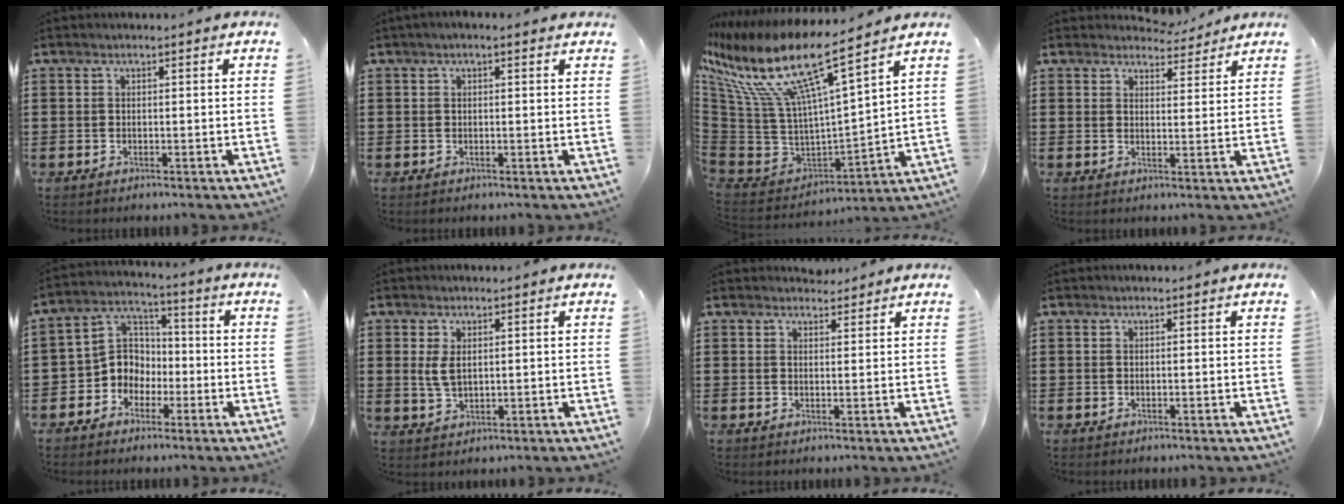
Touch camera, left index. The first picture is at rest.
{"total": 0.9, "force": [0.4, 0.3, 0.8], "torque": [-0.016, 0.004, 0.005]}
{"total": 14.2, "force": [8.1, 3.4, 11.2], "torque": [-0.255, -0.063, 0.125]}
{"total": 3.8, "force": [3.7, 0.8, 0.4], "torque": [-0.012, -0.014, 0.068]}
{"total": 6.8, "force": [-2.4, 6.0, 2.2], "torque": [-0.075, 0.008, -0.055]}
{"total": 3.1, "force": [0.8, 1.8, 2.5], "torque": [-0.061, 0.003, 0.012]}
{"total": 2.1, "force": [2.1, 0.6, 0.0], "torque": [0.002, -0.003, 0.039]}
{"total": 0.0}